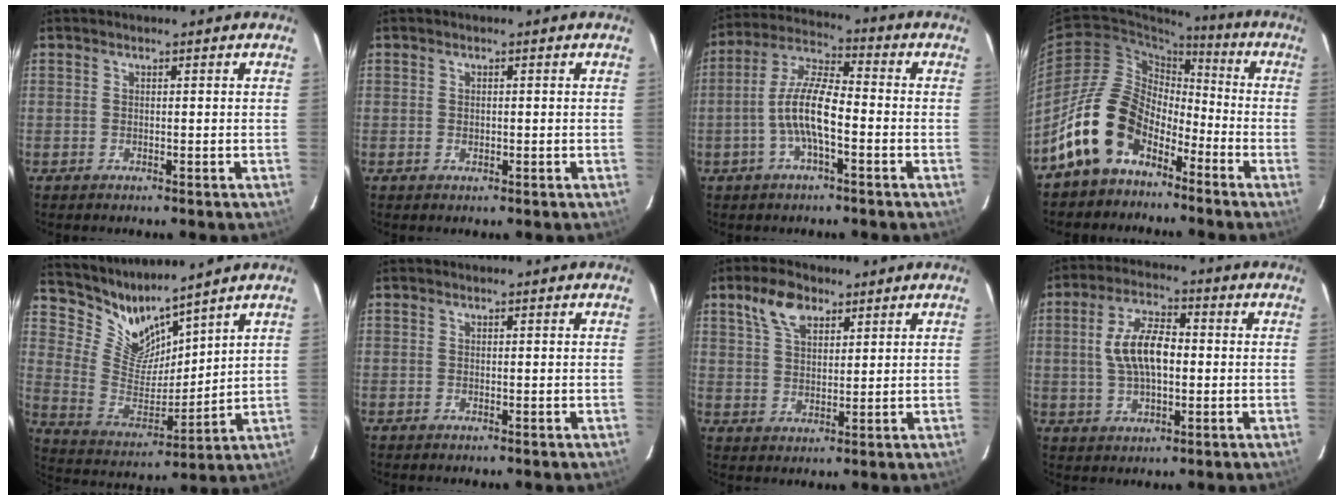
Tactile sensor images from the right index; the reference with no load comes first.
{"total": 0.8, "force": [-0.1, 0.7, 0.5], "torque": [-0.007, 0.001, 0.000]}
{"total": 9.9, "force": [-2.9, 2.6, 9.1], "torque": [-0.194, 0.009, -0.057]}
{"total": 14.8, "force": [-8.9, 9.1, 7.6], "torque": [-0.151, 0.019, -0.158]}
{"total": 10.4, "force": [9.5, 2.7, 3.3], "torque": [-0.078, -0.020, 0.194]}
{"total": 0.0}
{"total": 7.2, "force": [4.2, 3.9, 4.3], "torque": [-0.083, 0.020, 0.080]}
{"total": 9.8, "force": [0.3, 4.7, 8.6], "torque": [-0.166, 0.014, 0.009]}